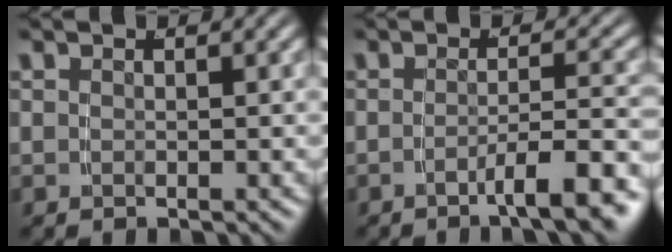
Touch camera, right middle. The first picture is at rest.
{"total": 4.5, "force": [-3.1, 0.0, 3.3], "torque": [-0.044, -0.002, -0.049]}